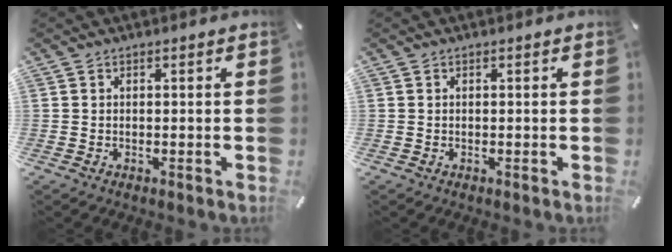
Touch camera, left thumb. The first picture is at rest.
{"total": 0.0}